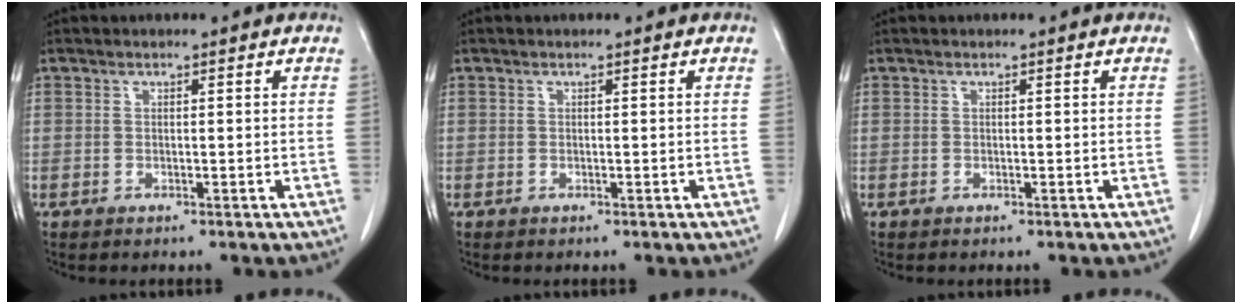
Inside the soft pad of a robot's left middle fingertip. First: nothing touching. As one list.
[{"total": 0.0}, {"total": 0.0}]